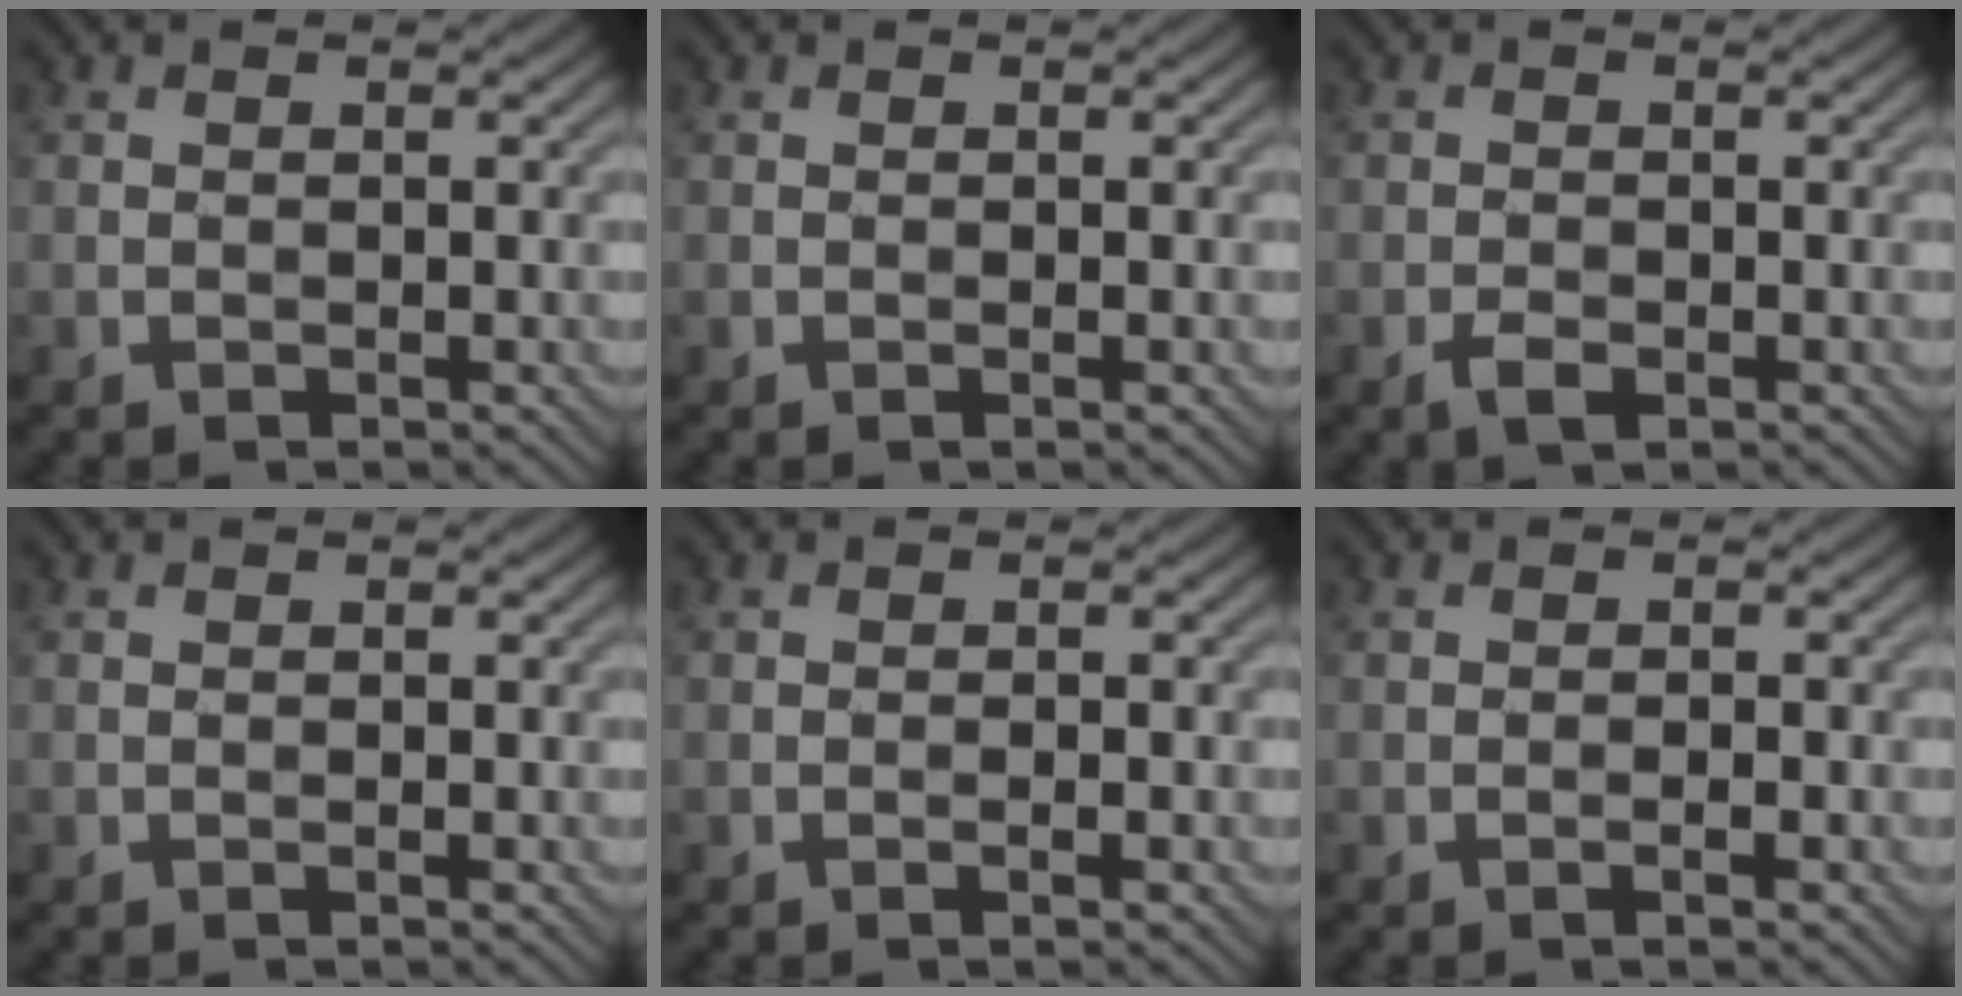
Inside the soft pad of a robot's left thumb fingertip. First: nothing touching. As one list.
[{"total": 0.0}, {"total": 1.9, "force": [-1.0, 0.9, 1.3], "torque": [-0.023, -0.002, -0.020]}, {"total": 0.0}, {"total": 1.1, "force": [-0.5, 0.2, 1.0], "torque": [-0.015, 0.001, -0.008]}, {"total": 1.4, "force": [-0.7, 0.2, 1.3], "torque": [-0.020, 0.002, -0.012]}]